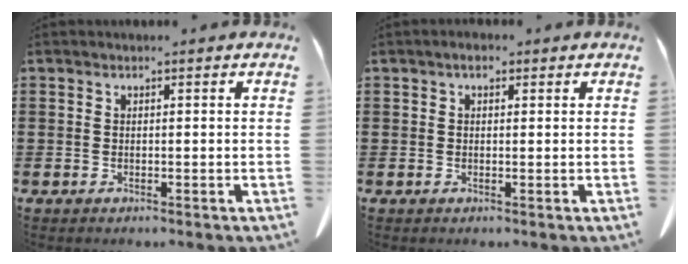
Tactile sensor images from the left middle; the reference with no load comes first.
{"total": 1.5, "force": [0.6, 0.8, 1.1], "torque": [-0.016, 0.003, 0.009]}